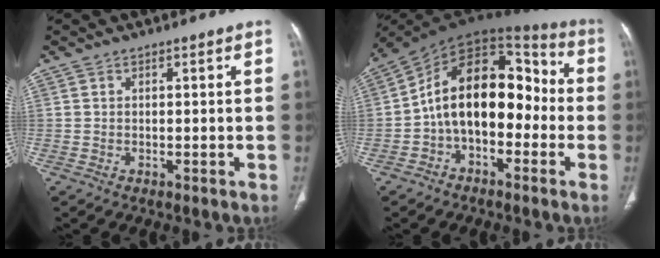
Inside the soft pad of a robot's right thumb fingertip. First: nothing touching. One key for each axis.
{"total": 17.7, "fx": -2.4, "fy": 11.0, "fz": 13.7, "tx": -0.190, "ty": 0.073, "tz": -0.050}